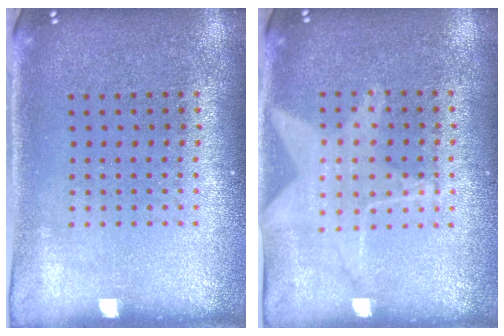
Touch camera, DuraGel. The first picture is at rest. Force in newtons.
{"total": 1.1, "press": 1.1, "slide": 0.3}